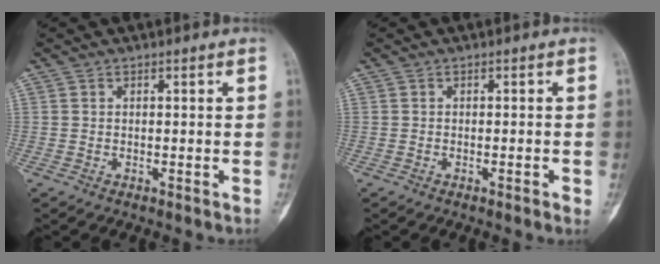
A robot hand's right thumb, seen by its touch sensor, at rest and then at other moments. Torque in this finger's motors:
{"motor_torque": [-0.36, -0.02, -0.17, -0.02, 0.04]}